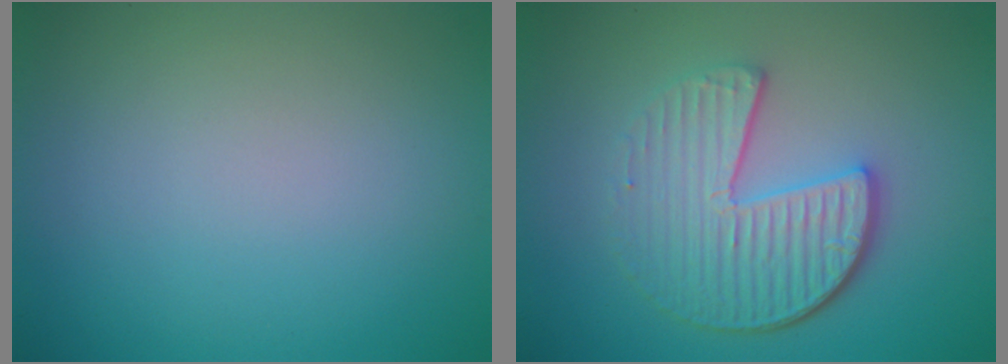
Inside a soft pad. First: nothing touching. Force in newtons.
{"total": 5.4, "press": 4.1, "slide": 3.6}